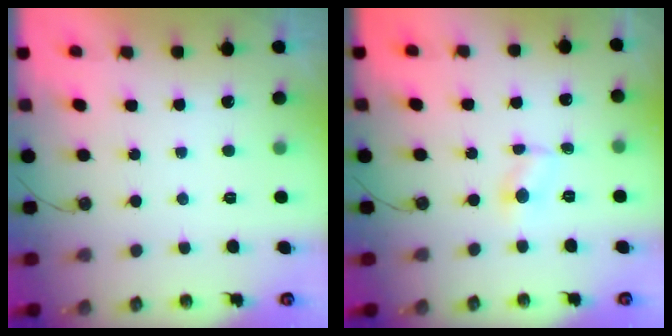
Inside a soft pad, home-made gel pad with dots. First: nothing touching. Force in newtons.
{"total": 2.7, "press": 2.7, "slide": 0.3}